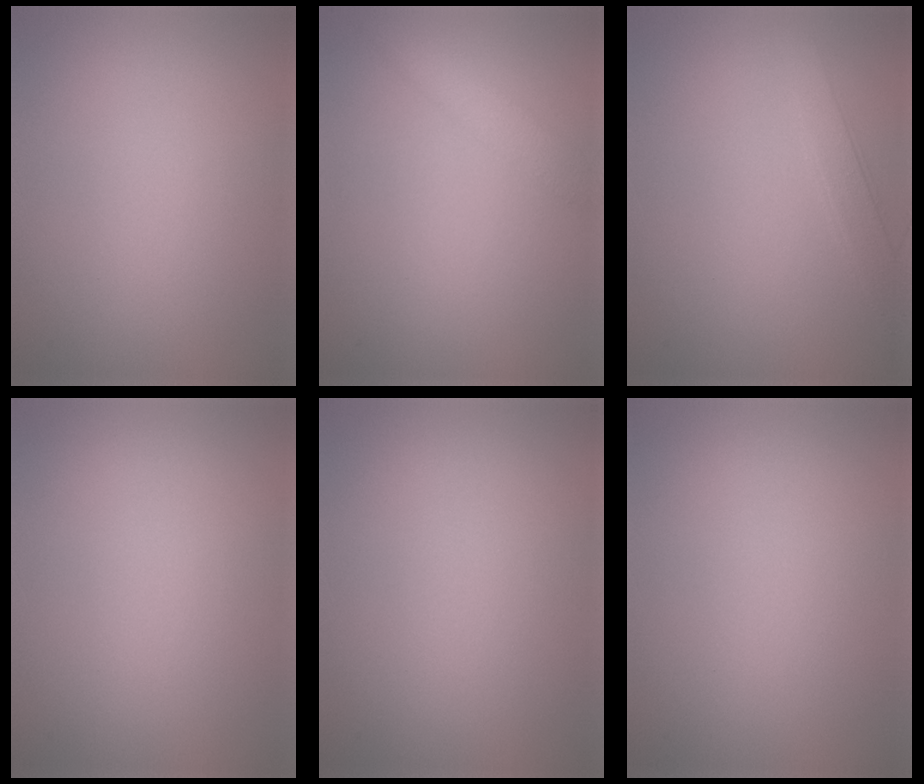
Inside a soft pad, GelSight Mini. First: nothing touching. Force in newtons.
{"total": 2.2, "press": 2.2, "slide": 0.2}
{"total": 2.7, "press": 2.7, "slide": 0.1}
{"total": 0.0}
{"total": 0.0}
{"total": 0.0}